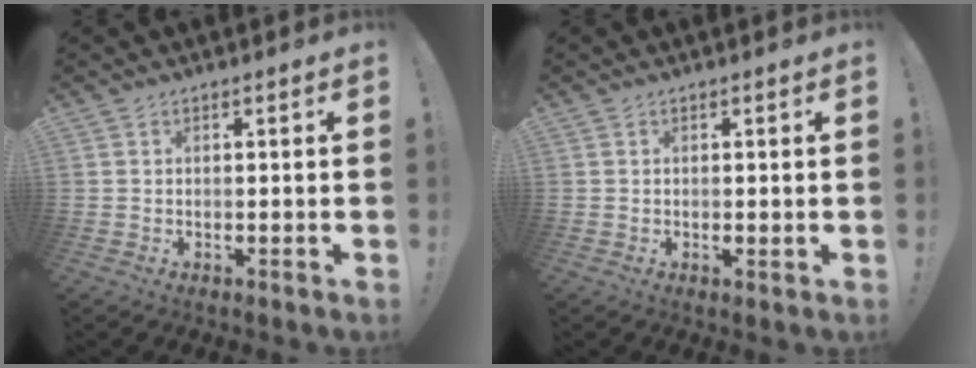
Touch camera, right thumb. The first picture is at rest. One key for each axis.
{"total": 0.6, "fx": 0.2, "fy": 0.3, "fz": 0.5, "tx": -0.013, "ty": 0.002, "tz": 0.004}